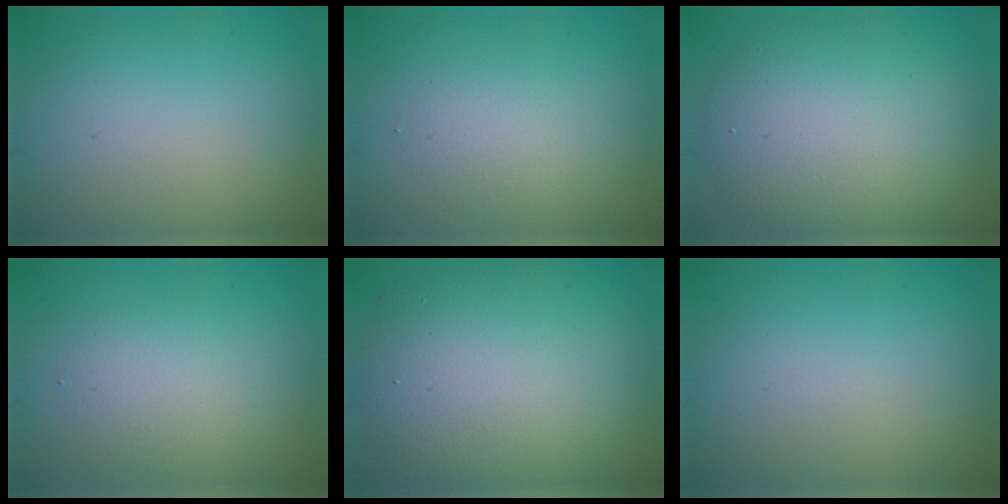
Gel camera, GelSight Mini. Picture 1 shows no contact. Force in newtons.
{"total": 2.0, "press": 2.0, "slide": 0.1}
{"total": 7.8, "press": 7.8, "slide": 0.2}
{"total": 2.4, "press": 2.4, "slide": 0.2}
{"total": 11.9, "press": 11.9, "slide": 0.7}
{"total": 0.0}